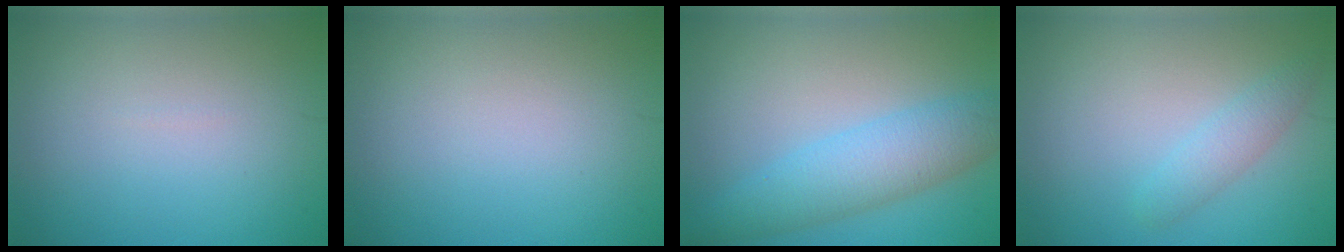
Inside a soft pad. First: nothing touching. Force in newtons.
{"total": 0.0}
{"total": 5.1, "press": 5.1, "slide": 0.2}
{"total": 1.9, "press": 1.9, "slide": 0.1}